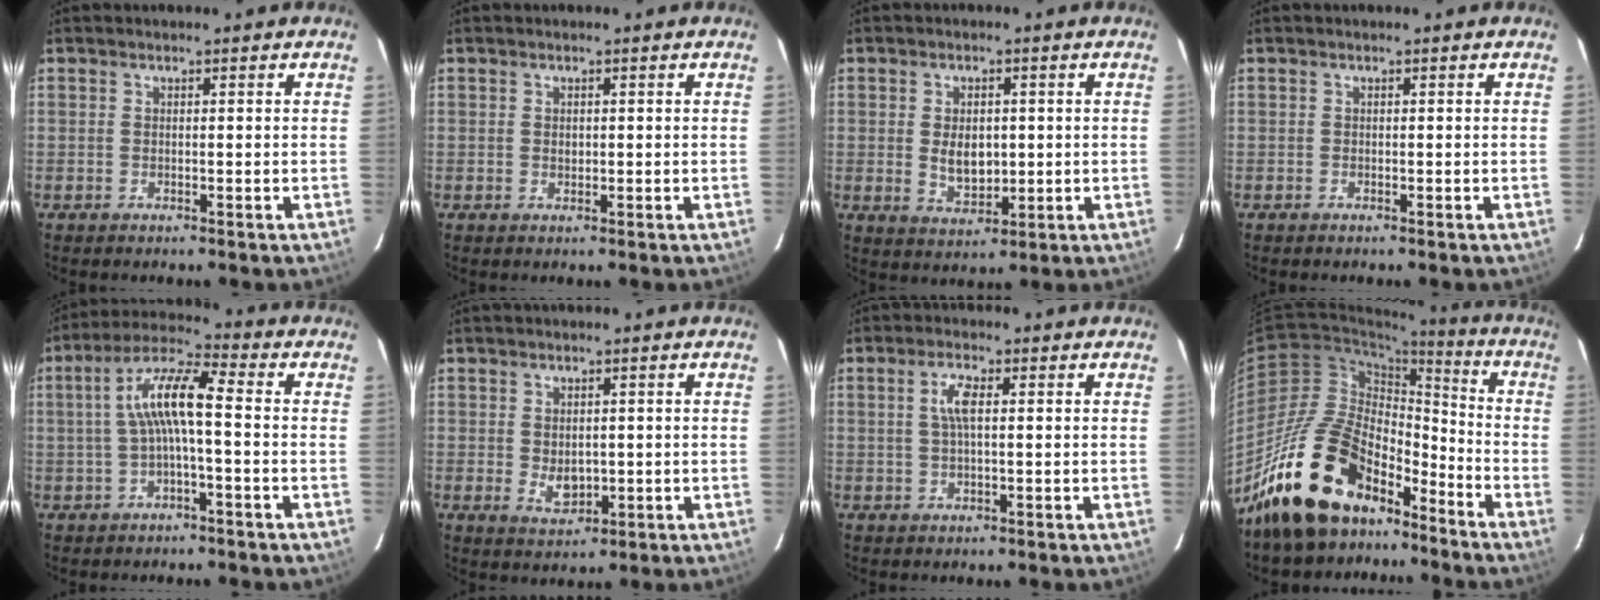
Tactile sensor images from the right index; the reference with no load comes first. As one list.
[{"total": 0.9, "force": [0.1, 0.8, 0.4], "torque": [-0.004, 0.001, 0.003]}, {"total": 5.9, "force": [0.1, 3.9, 4.5], "torque": [-0.079, -0.005, 0.010]}, {"total": 0.0}, {"total": 8.6, "force": [-0.5, 1.4, 8.5], "torque": [-0.174, 0.022, -0.010]}, {"total": 4.0, "force": [-0.1, 2.9, 2.7], "torque": [-0.045, -0.005, 0.007]}, {"total": 3.4, "force": [0.7, 0.9, 3.2], "torque": [-0.066, 0.005, 0.013]}, {"total": 20.6, "force": [-15.1, 10.0, 9.8], "torque": [-0.187, 0.017, -0.250]}]